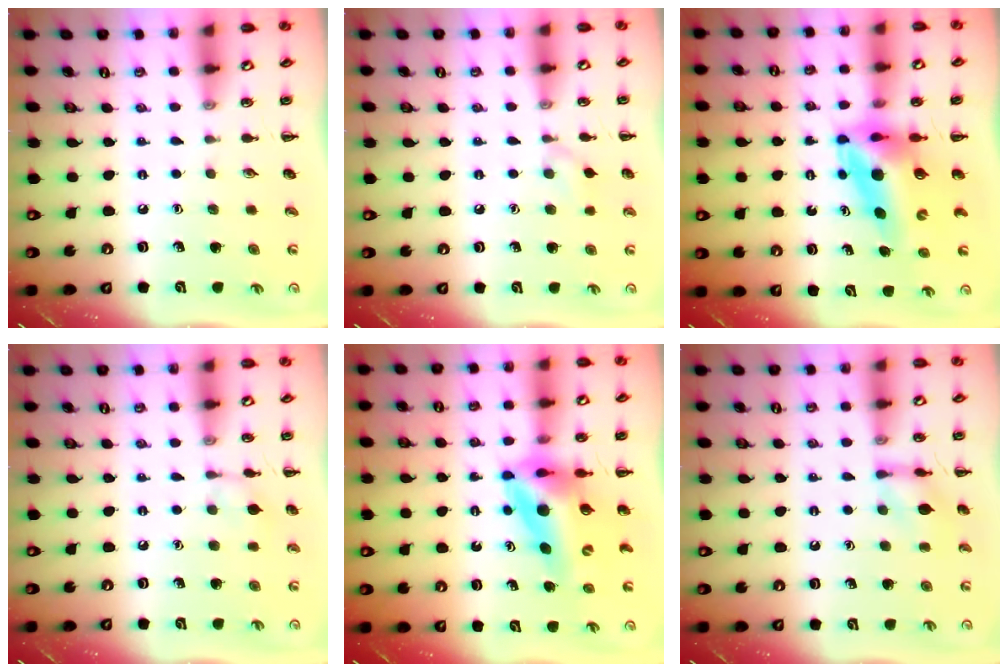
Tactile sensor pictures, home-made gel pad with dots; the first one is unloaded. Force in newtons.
{"total": 5.2, "press": 4.8, "slide": 1.9}
{"total": 9.6, "press": 9.2, "slide": 3.0}
{"total": 6.3, "press": 5.9, "slide": 2.2}
{"total": 12.2, "press": 11.5, "slide": 4.0}
{"total": 9.0, "press": 8.9, "slide": 0.6}